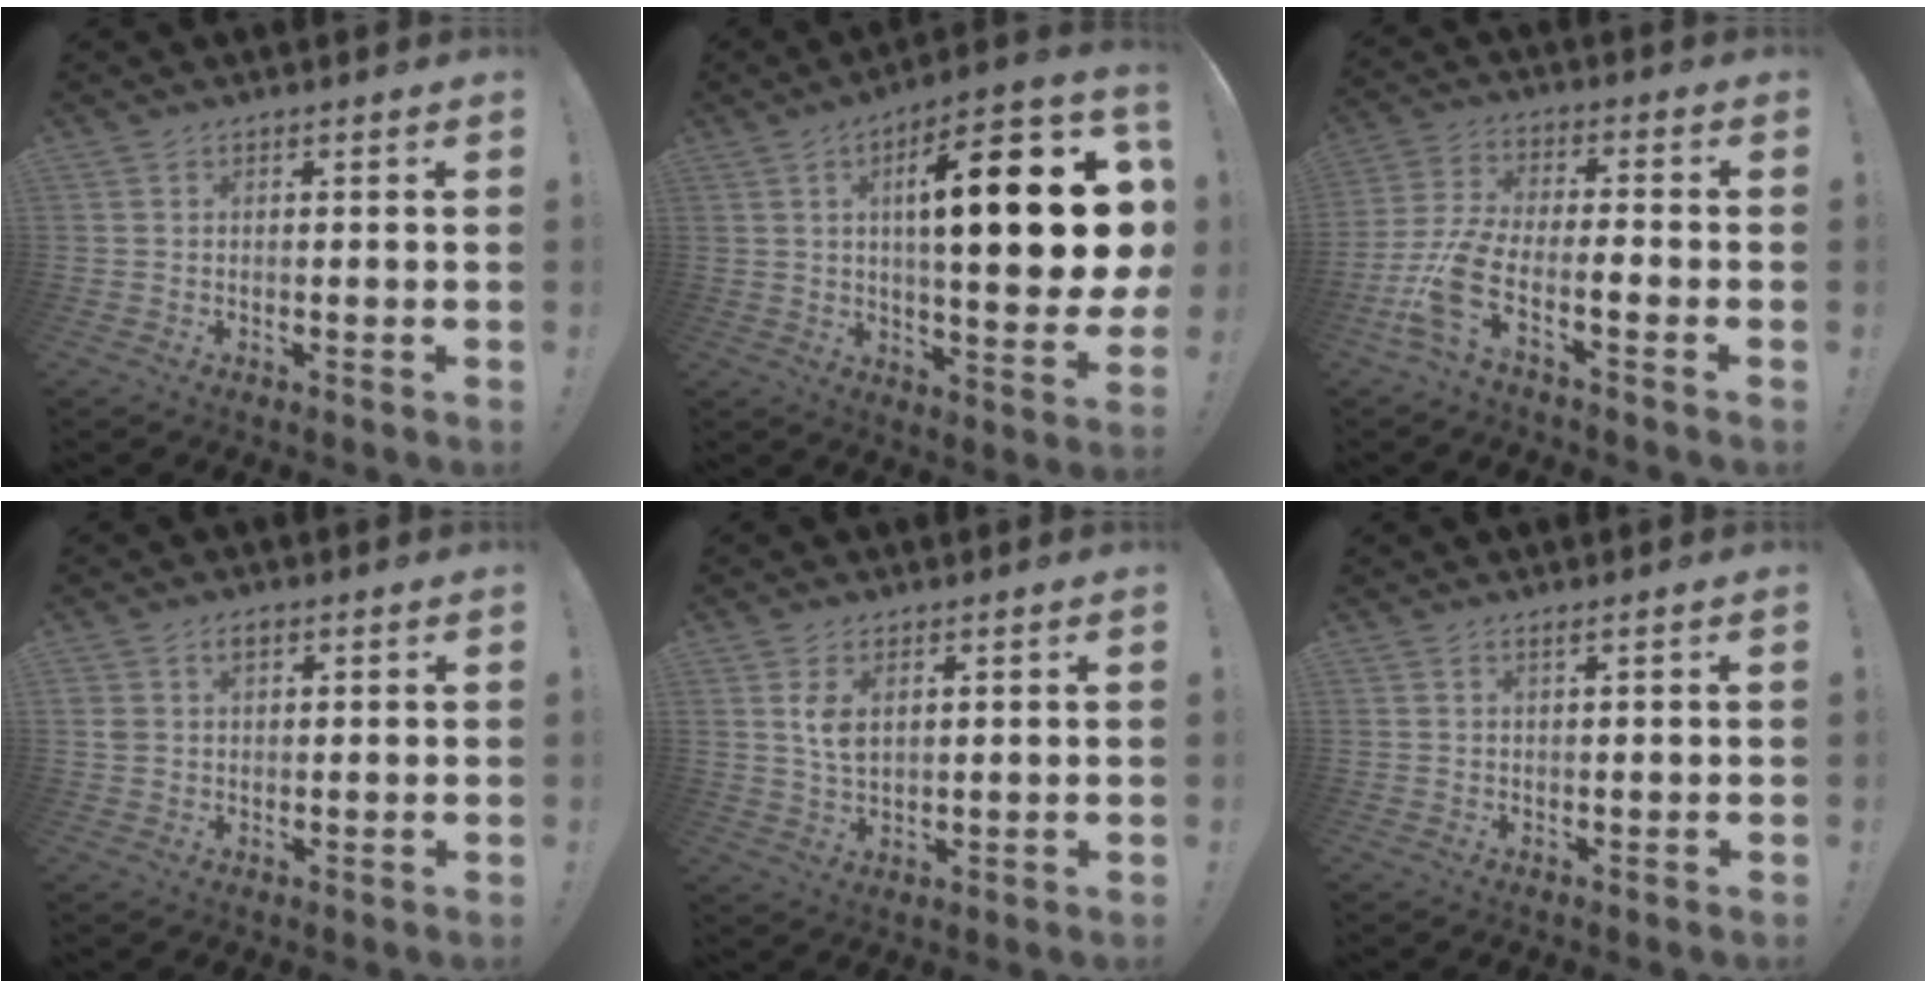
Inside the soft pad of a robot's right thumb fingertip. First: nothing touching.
{"total": 22.3, "force": [4.2, 6.0, 21.0], "torque": [-0.314, -0.011, 0.058]}
{"total": 11.7, "force": [-5.4, 4.6, 9.3], "torque": [-0.202, 0.014, -0.097]}
{"total": 3.2, "force": [1.4, 2.1, 1.9], "torque": [-0.026, -0.001, 0.024]}
{"total": 5.6, "force": [2.2, 3.1, 4.2], "torque": [-0.075, -0.012, 0.037]}
{"total": 1.1, "force": [0.6, 0.1, 0.9], "torque": [-0.019, 0.002, 0.010]}